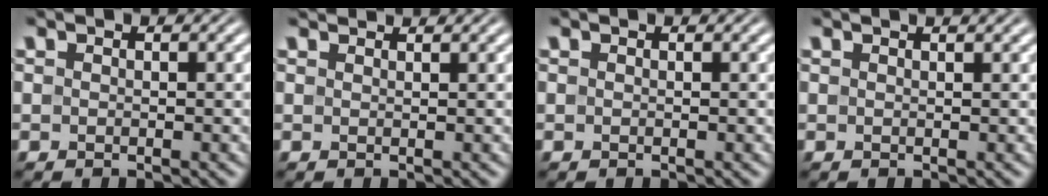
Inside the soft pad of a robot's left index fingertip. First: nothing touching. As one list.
[{"total": 1.9, "force": [1.8, 0.4, 0.7], "torque": [-0.010, -0.005, 0.014]}, {"total": 0.0}, {"total": 1.7, "force": [1.1, 0.6, 1.1], "torque": [-0.009, 0.002, -0.002]}]